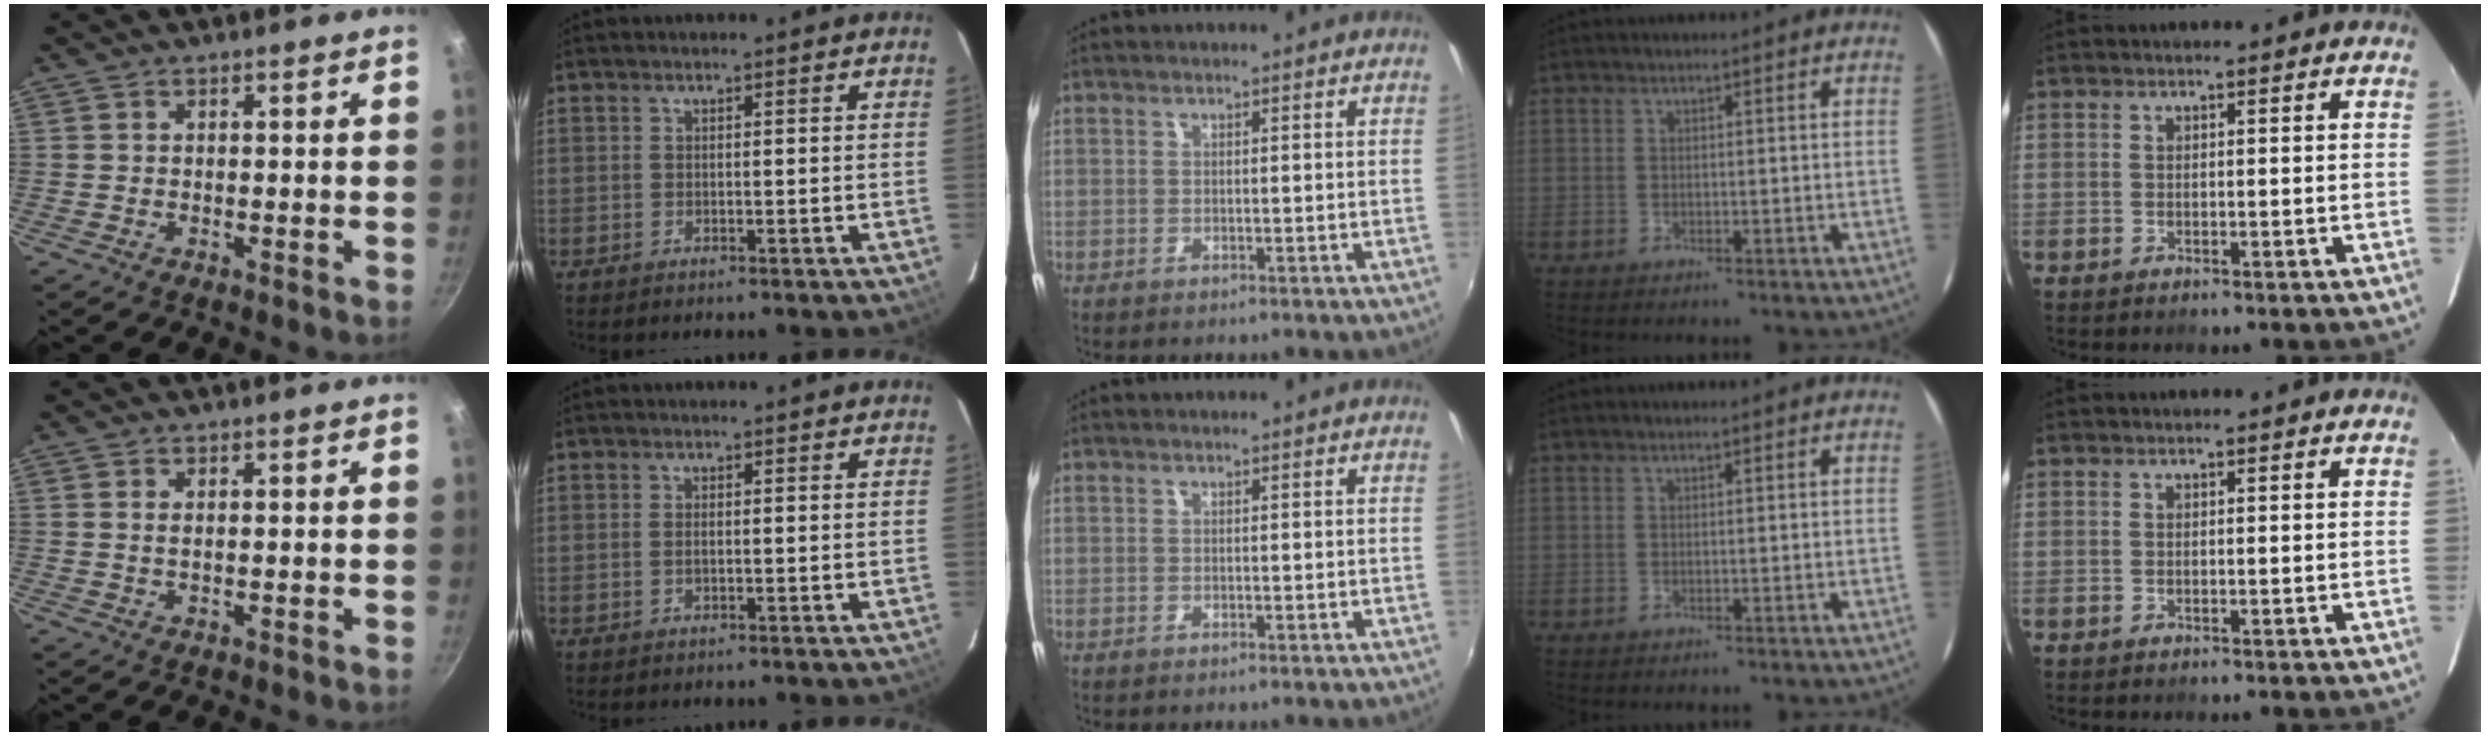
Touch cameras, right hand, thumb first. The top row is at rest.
{"thumb": {"total": 1.1, "force": [0.2, 0.5, 0.9], "torque": [-0.017, 0.000, 0.003]}, "index": {"total": 1.2, "force": [-0.1, 0.6, 1.1], "torque": [-0.022, 0.001, -0.003]}}